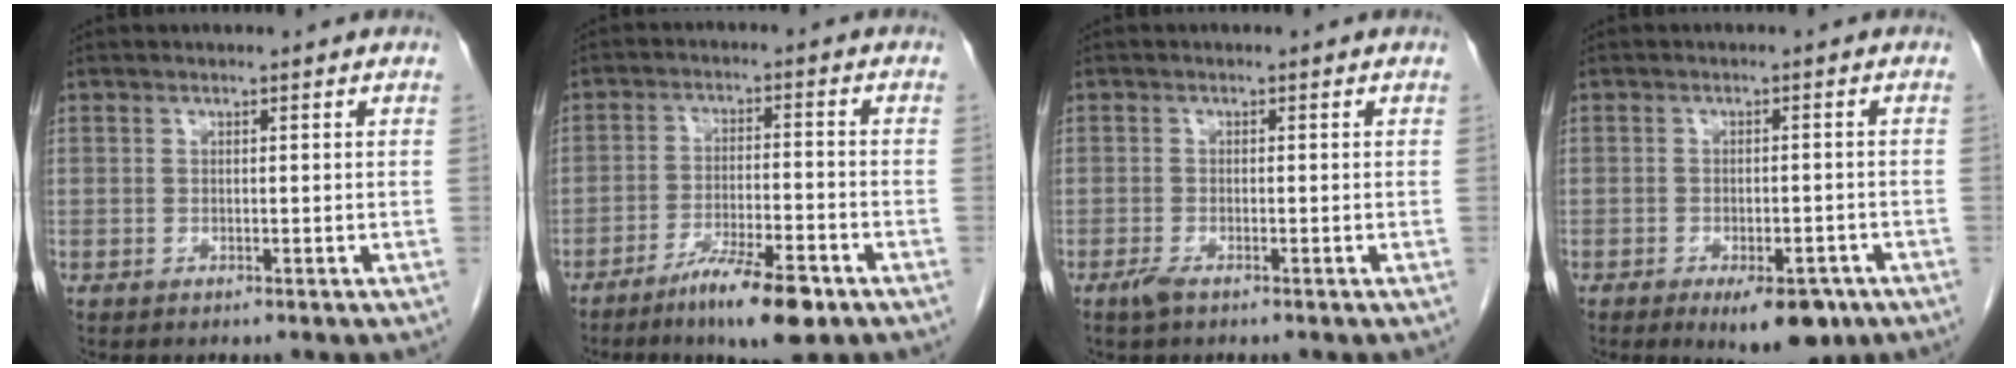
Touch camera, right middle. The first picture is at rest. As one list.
[{"total": 9.3, "force": [-6.1, 1.2, 6.9], "torque": [-0.119, -0.015, -0.099]}, {"total": 1.7, "force": [-1.1, 0.4, 1.2], "torque": [-0.030, -0.003, -0.022]}, {"total": 7.6, "force": [-4.8, 2.8, 5.1], "torque": [-0.062, -0.005, -0.062]}]